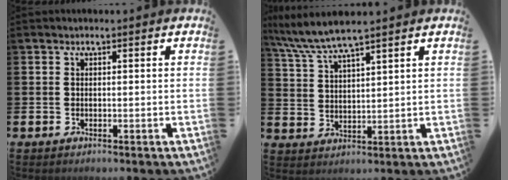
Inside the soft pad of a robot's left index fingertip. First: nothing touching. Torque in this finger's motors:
{"motor_torque": [0.07, -0.56, 0.56, 0.21]}